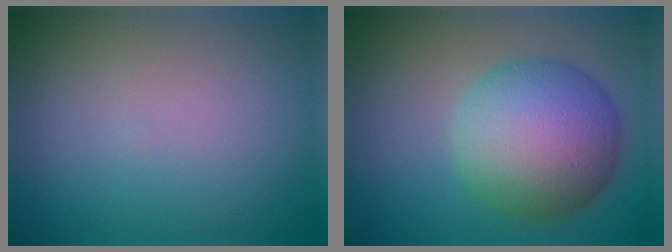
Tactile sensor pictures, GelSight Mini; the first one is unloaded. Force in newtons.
{"total": 8.7, "press": 8.7, "slide": 0.2}